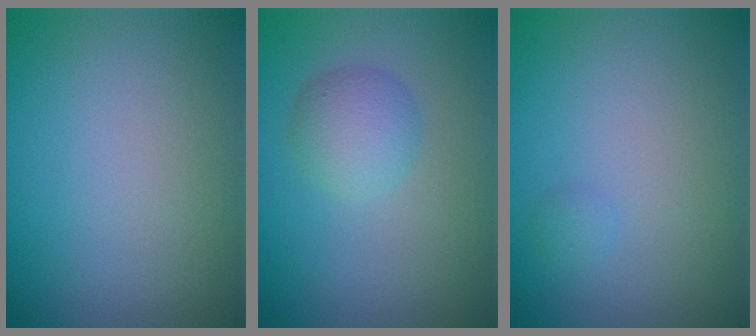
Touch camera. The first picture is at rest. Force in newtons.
{"total": 2.9, "press": 2.9, "slide": 0.1}
{"total": 0.6, "press": 0.6, "slide": 0.1}